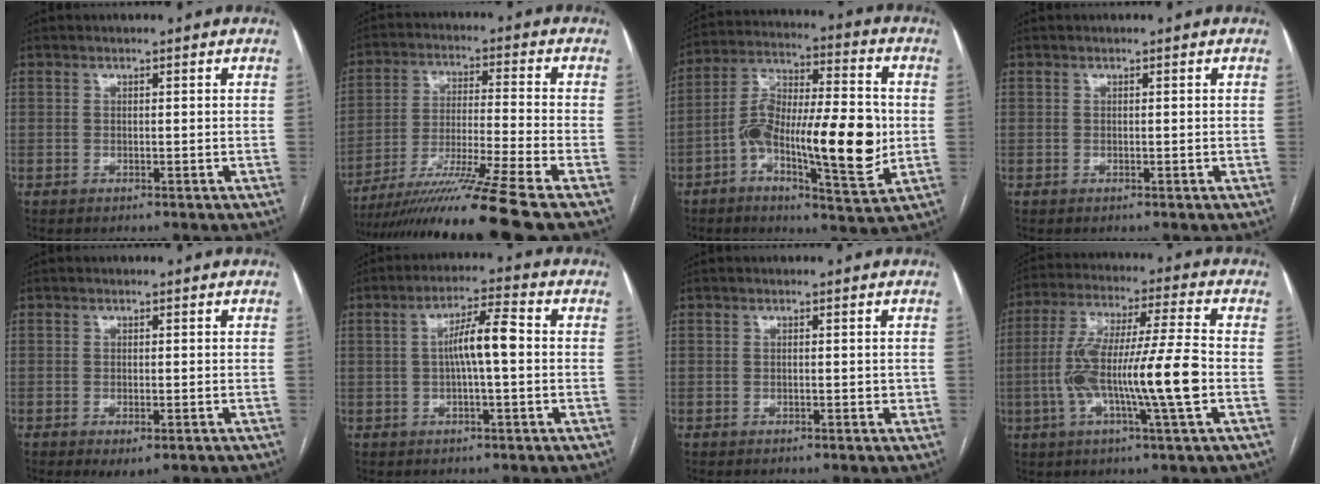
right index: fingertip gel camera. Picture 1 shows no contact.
{"total": 15.7, "force": [-12.5, -3.4, 8.9], "torque": [-0.168, -0.037, -0.216]}
{"total": 17.9, "force": [-3.2, 4.5, 17.0], "torque": [-0.295, 0.017, -0.053]}
{"total": 0.0}
{"total": 2.8, "force": [-1.6, 0.9, 2.1], "torque": [-0.027, -0.004, -0.017]}
{"total": 6.7, "force": [0.1, 0.7, 6.7], "torque": [-0.121, 0.017, -0.001]}
{"total": 1.2, "force": [0.1, 0.7, 1.0], "torque": [-0.014, 0.000, 0.000]}
{"total": 15.3, "force": [-3.0, 0.3, 15.0], "torque": [-0.283, 0.004, -0.058]}